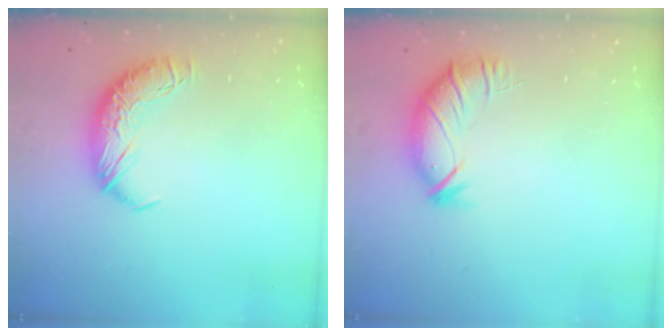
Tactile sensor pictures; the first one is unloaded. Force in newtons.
{"total": 3.0, "press": 2.4, "slide": 1.9}